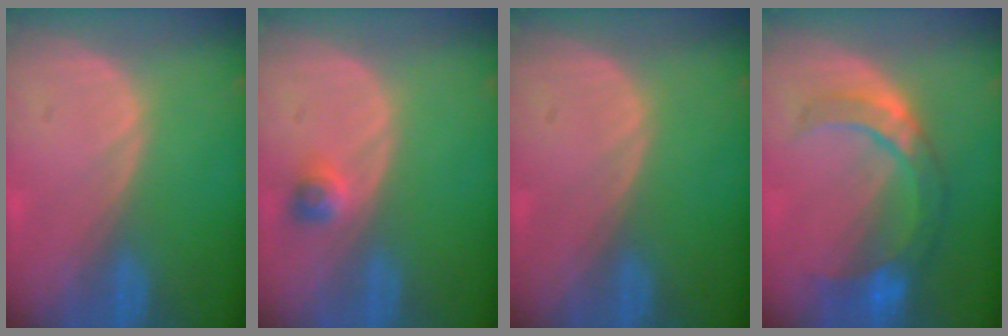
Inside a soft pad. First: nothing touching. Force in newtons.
{"total": 2.3, "press": 2.0, "slide": 1.1}
{"total": 0.0}
{"total": 8.5, "press": 7.7, "slide": 3.4}